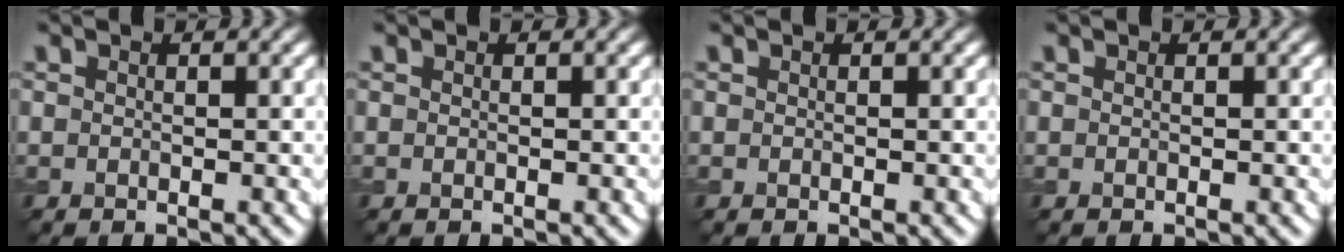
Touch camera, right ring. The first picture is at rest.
{"total": 0.0}
{"total": 0.0}
{"total": 0.0}